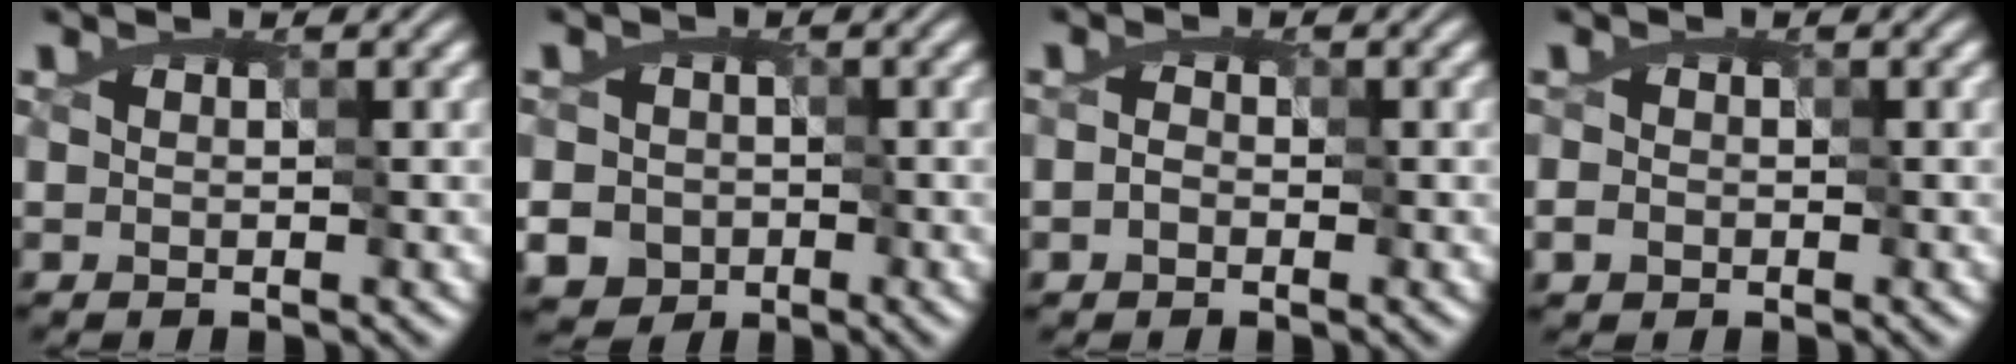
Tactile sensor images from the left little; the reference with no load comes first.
{"total": 3.8, "force": [-1.1, 3.6, 0.5], "torque": [0.003, 0.013, -0.035]}
{"total": 1.7, "force": [-0.4, 1.5, 0.8], "torque": [-0.009, 0.008, -0.011]}
{"total": 0.9, "force": [-0.1, 0.9, 0.2], "torque": [-0.006, 0.003, 0.002]}